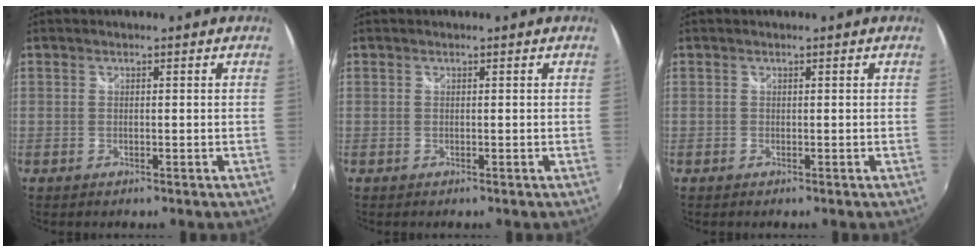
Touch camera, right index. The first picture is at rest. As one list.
[{"total": 0.0}, {"total": 0.0}]